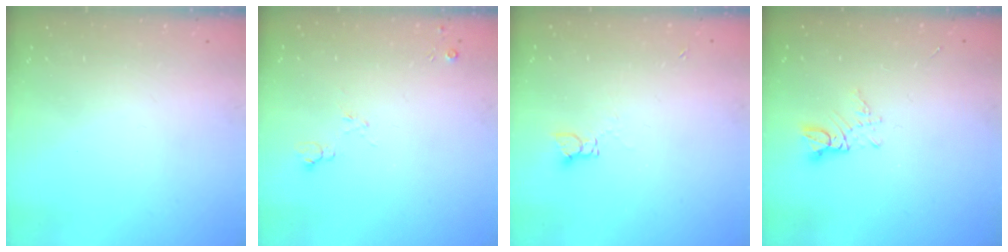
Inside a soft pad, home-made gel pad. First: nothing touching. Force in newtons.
{"total": 4.6, "press": 4.5, "slide": 0.9}
{"total": 3.4, "press": 3.4, "slide": 0.3}
{"total": 2.7, "press": 2.7, "slide": 0.3}